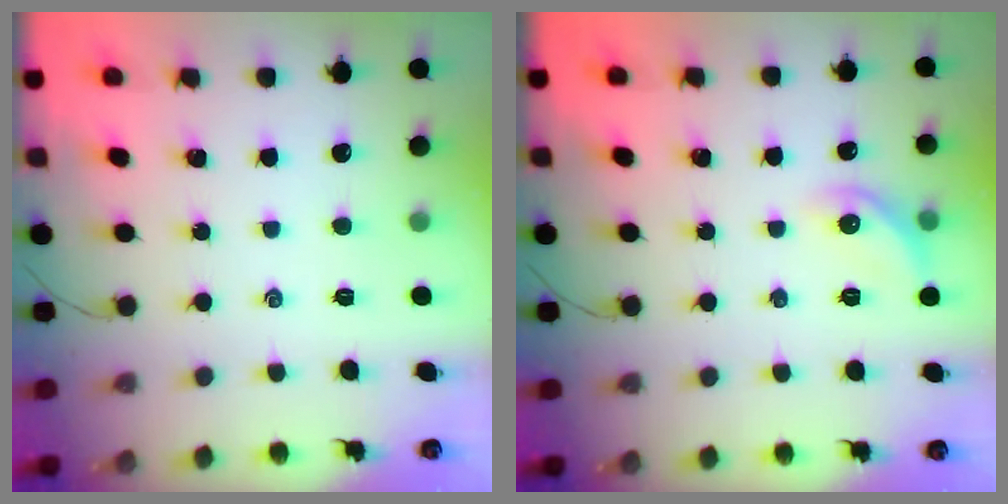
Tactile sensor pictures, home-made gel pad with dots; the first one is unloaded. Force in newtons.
{"total": 8.4, "press": 8.4, "slide": 0.2}